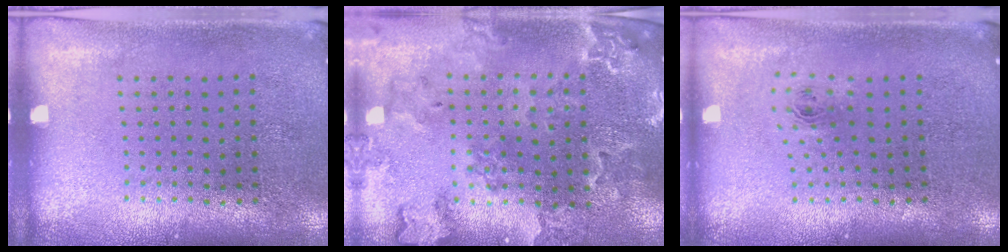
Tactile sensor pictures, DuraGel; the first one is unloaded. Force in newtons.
{"total": 1.8, "press": 1.8, "slide": 0.3}
{"total": 0.8, "press": 0.3, "slide": 0.7}